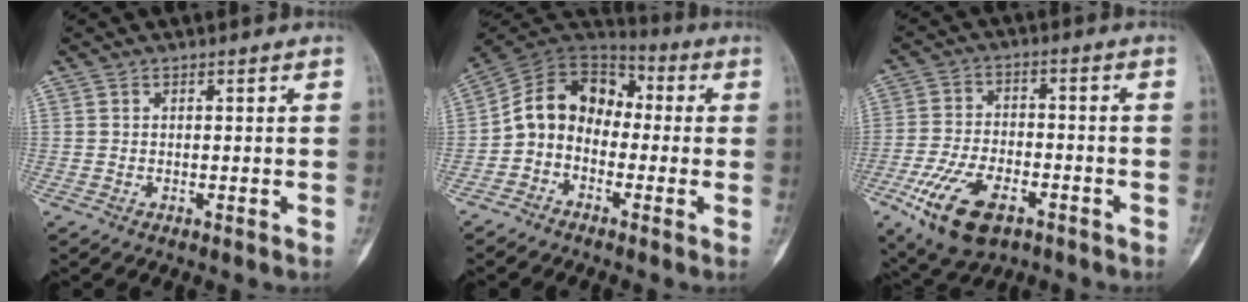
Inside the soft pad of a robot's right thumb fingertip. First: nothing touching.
{"total": 11.6, "force": [-1.6, 9.2, 6.9], "torque": [-0.095, 0.060, -0.047]}
{"total": 14.0, "force": [-6.9, 7.3, 9.8], "torque": [-0.186, 0.015, -0.117]}